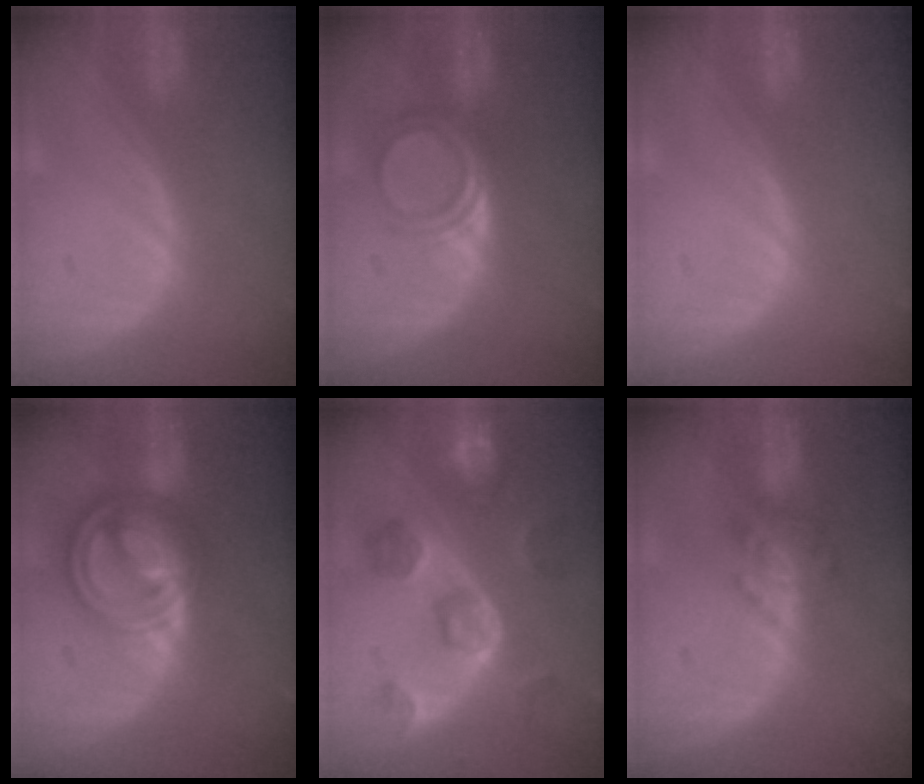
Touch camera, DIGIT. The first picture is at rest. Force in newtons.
{"total": 4.8, "press": 4.2, "slide": 2.4}
{"total": 0.0}
{"total": 9.3, "press": 9.3, "slide": 0.7}
{"total": 8.3, "press": 8.2, "slide": 1.2}
{"total": 4.9, "press": 4.5, "slide": 2.0}